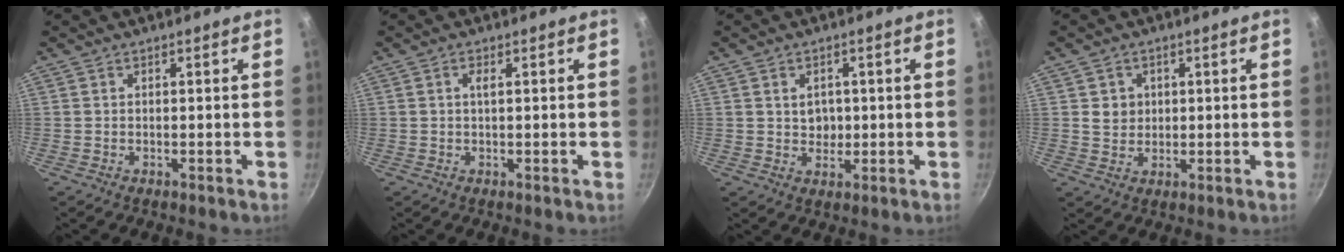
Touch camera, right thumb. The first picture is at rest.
{"total": 1.2, "force": [0.2, 0.2, 1.2], "torque": [-0.026, 0.001, 0.003]}
{"total": 3.6, "force": [0.5, 3.0, 1.9], "torque": [-0.015, -0.006, 0.008]}
{"total": 3.6, "force": [0.7, 3.2, 1.3], "torque": [-0.005, 0.003, 0.015]}